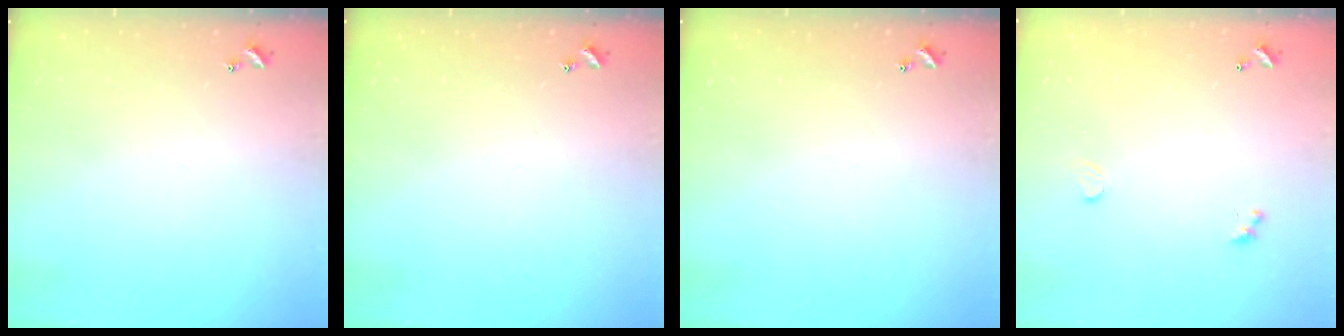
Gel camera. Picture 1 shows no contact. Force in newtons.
{"total": 0.0}
{"total": 0.0}
{"total": 0.6, "press": 0.4, "slide": 0.4}